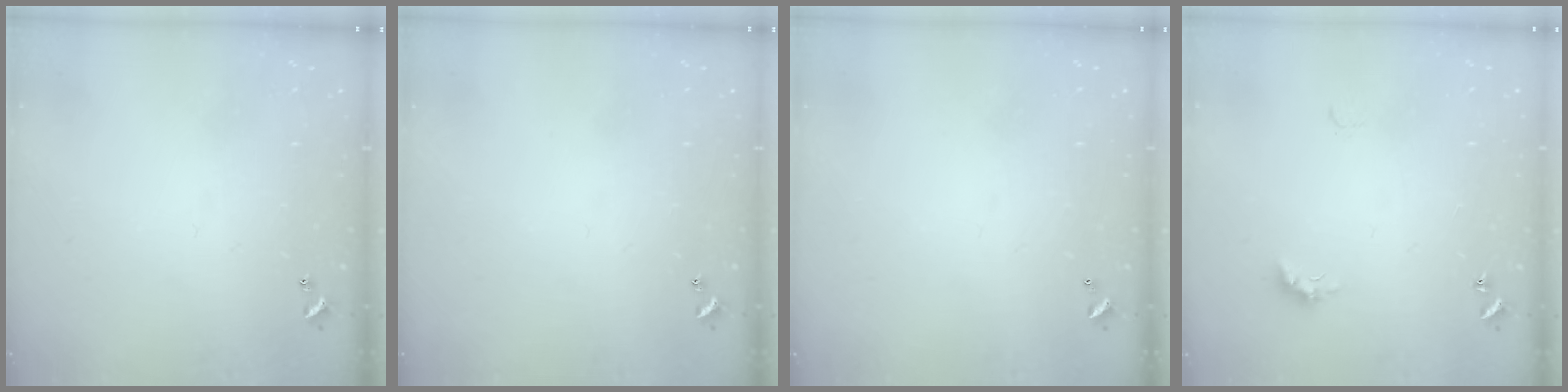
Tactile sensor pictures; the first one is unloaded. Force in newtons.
{"total": 0.0}
{"total": 2.9, "press": 2.9, "slide": 0.1}
{"total": 2.8, "press": 2.7, "slide": 0.6}